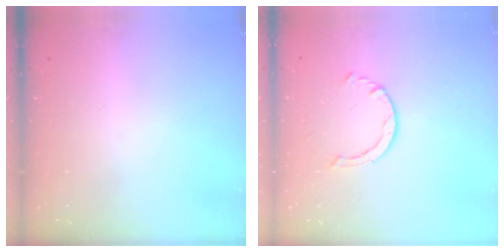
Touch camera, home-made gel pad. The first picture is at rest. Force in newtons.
{"total": 2.5, "press": 2.5, "slide": 0.3}